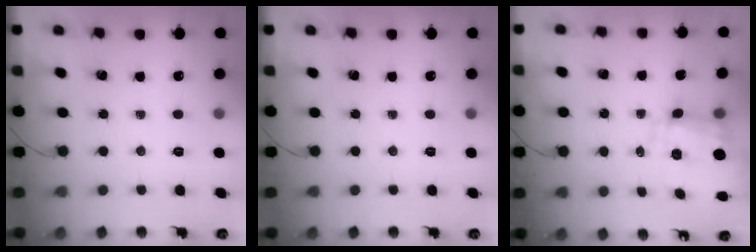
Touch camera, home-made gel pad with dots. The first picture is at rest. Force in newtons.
{"total": 0.0}
{"total": 4.2, "press": 3.8, "slide": 1.8}